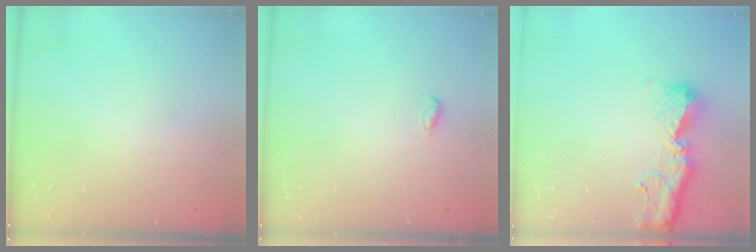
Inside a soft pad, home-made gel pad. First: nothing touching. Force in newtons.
{"total": 4.4, "press": 4.1, "slide": 1.5}
{"total": 14.1, "press": 14.0, "slide": 1.5}